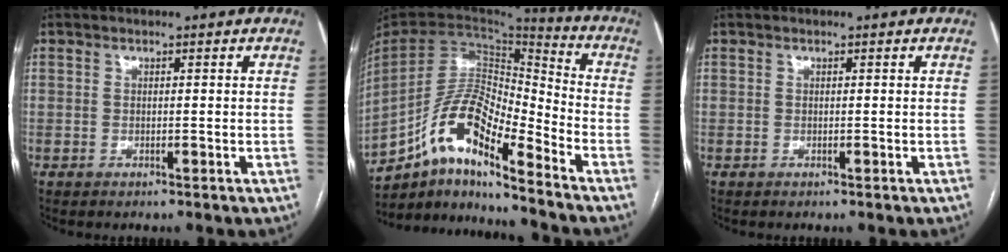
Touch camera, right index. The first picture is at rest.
{"total": 15.3, "force": [-9.9, 3.3, 11.2], "torque": [-0.212, 0.022, -0.177]}
{"total": 0.0}